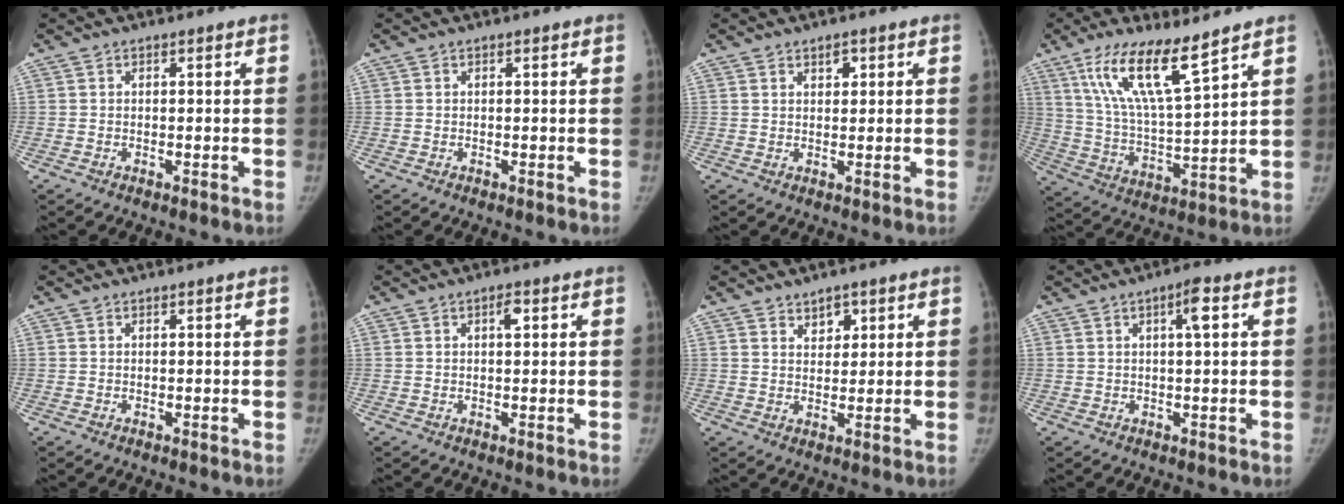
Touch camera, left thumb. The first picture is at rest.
{"total": 0.0}
{"total": 2.2, "force": [1.3, 1.1, 1.3], "torque": [-0.012, -0.008, 0.023]}
{"total": 14.6, "force": [9.3, 2.6, 10.9], "torque": [-0.197, -0.051, 0.190]}
{"total": 0.0}
{"total": 2.2, "force": [0.9, 0.8, 1.8], "torque": [-0.027, -0.001, 0.013]}
{"total": 3.5, "force": [2.2, 2.2, 1.6], "torque": [-0.006, -0.016, 0.041]}
{"total": 3.6, "force": [1.2, 0.5, 3.4], "torque": [-0.058, 0.004, 0.019]}